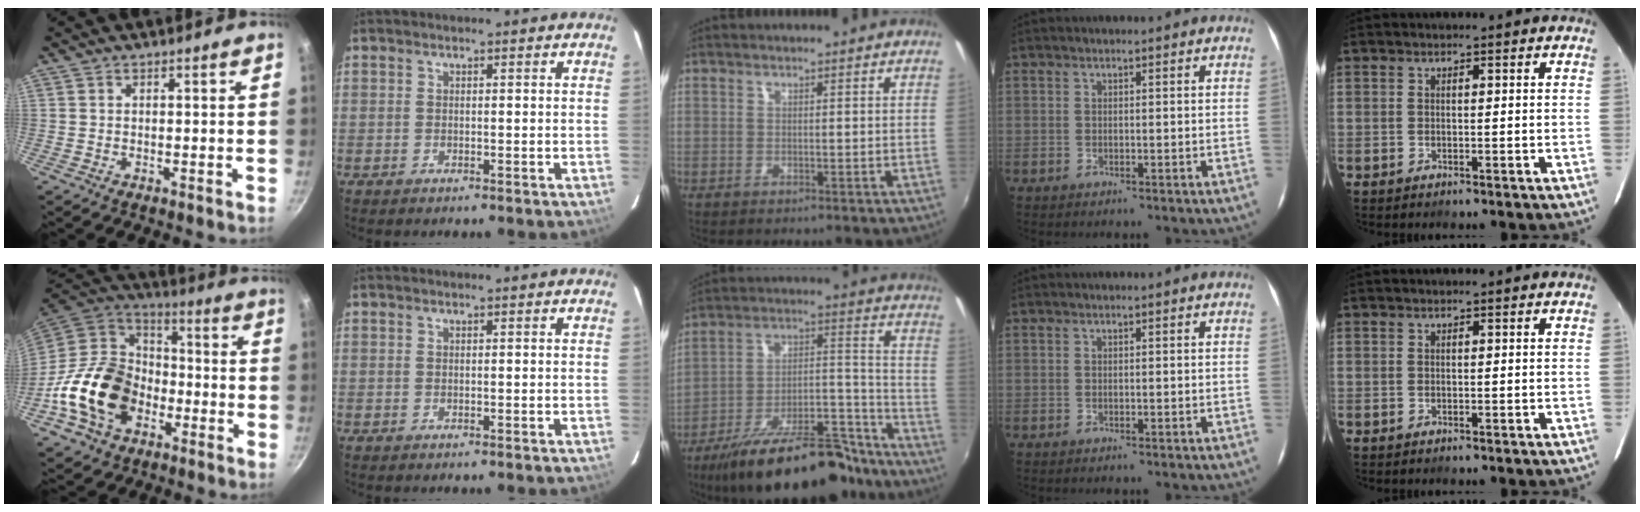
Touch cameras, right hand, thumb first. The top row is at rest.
{"thumb": {"total": 20.5, "force": [-7.2, 15.0, 12.0], "torque": [-0.197, 0.052, -0.142]}, "middle": {"total": 26.5, "force": [-20.2, 9.1, 14.5], "torque": [-0.236, 0.006, -0.292]}}